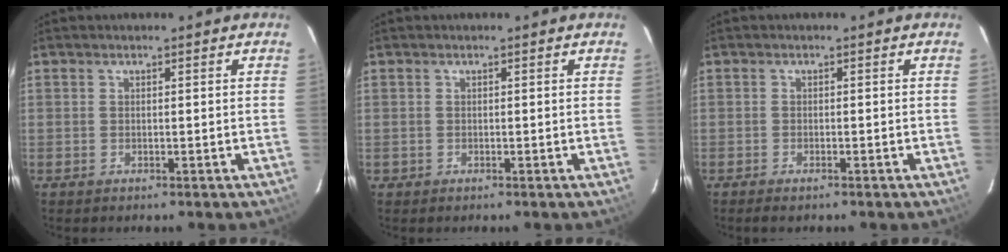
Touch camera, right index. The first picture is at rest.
{"total": 0.9, "force": [-0.3, 0.9, -0.1], "torque": [-0.001, 0.004, -0.002]}
{"total": 1.4, "force": [-1.2, 0.3, 0.7], "torque": [-0.017, -0.003, -0.023]}